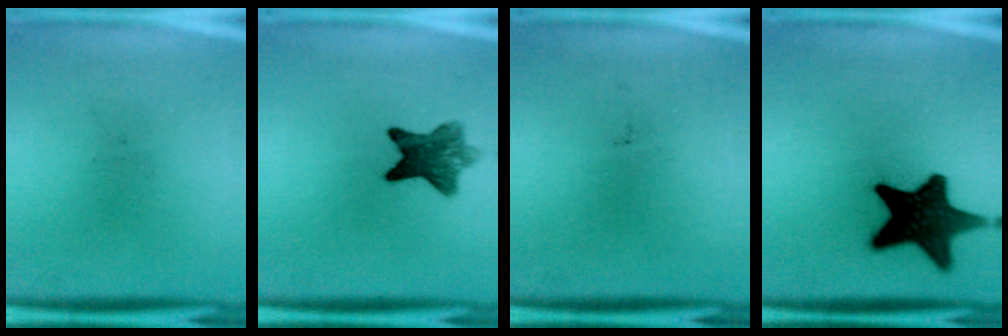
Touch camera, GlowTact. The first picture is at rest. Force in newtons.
{"total": 7.6}
{"total": 0.0}
{"total": 16.6}